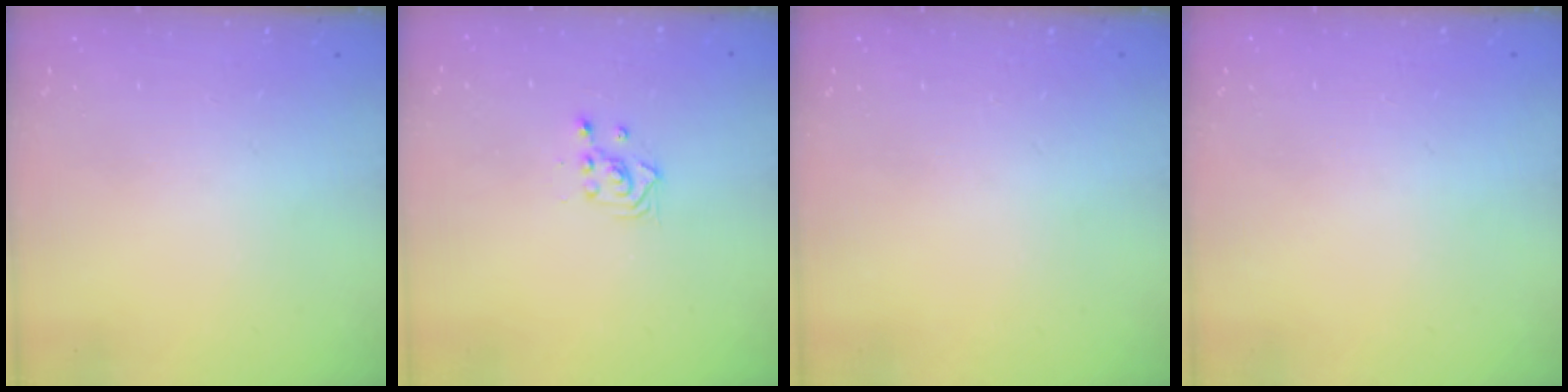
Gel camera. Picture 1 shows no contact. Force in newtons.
{"total": 2.3, "press": 2.3, "slide": 0.3}
{"total": 0.0}
{"total": 0.0}